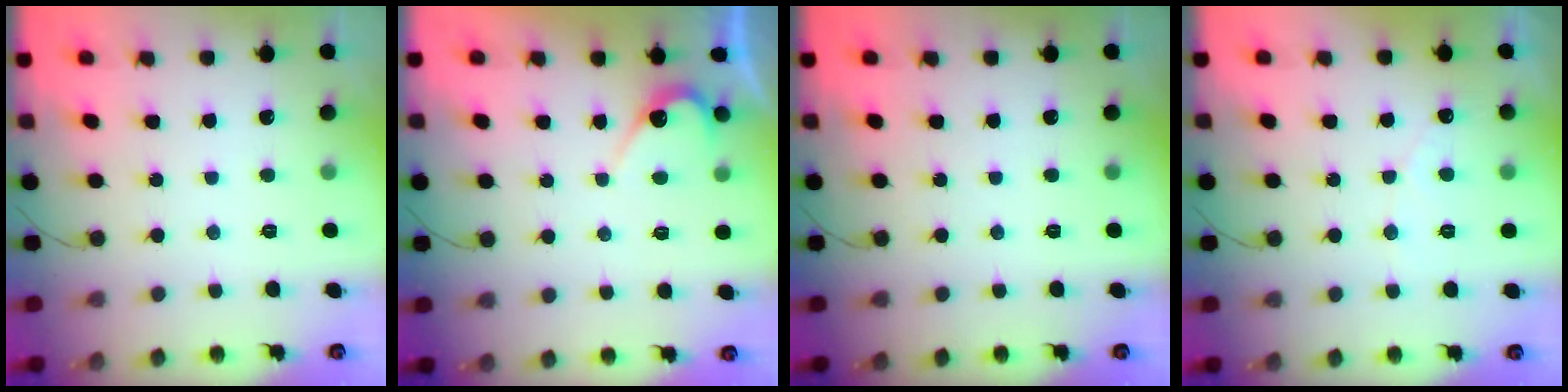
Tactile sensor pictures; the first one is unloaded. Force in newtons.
{"total": 5.4, "press": 5.4, "slide": 0.3}
{"total": 0.0}
{"total": 2.7, "press": 2.7, "slide": 0.1}